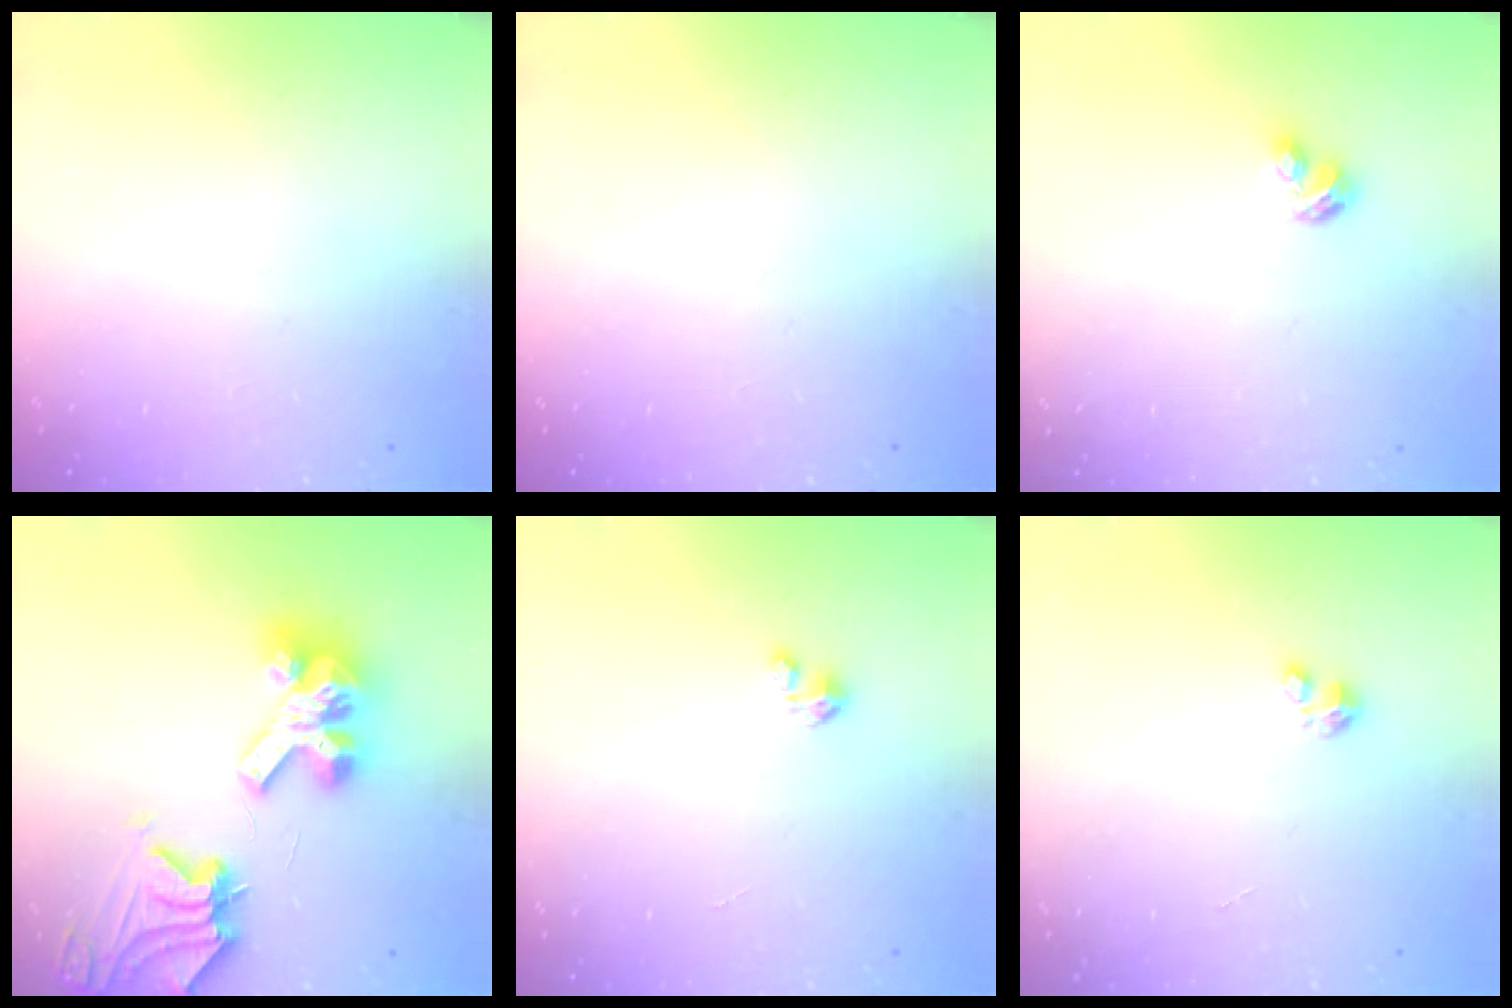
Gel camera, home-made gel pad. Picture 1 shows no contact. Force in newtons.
{"total": 0.0}
{"total": 2.9, "press": 2.8, "slide": 0.5}
{"total": 12.4, "press": 12.3, "slide": 1.4}
{"total": 1.8, "press": 1.8, "slide": 0.1}
{"total": 1.5, "press": 1.5, "slide": 0.1}